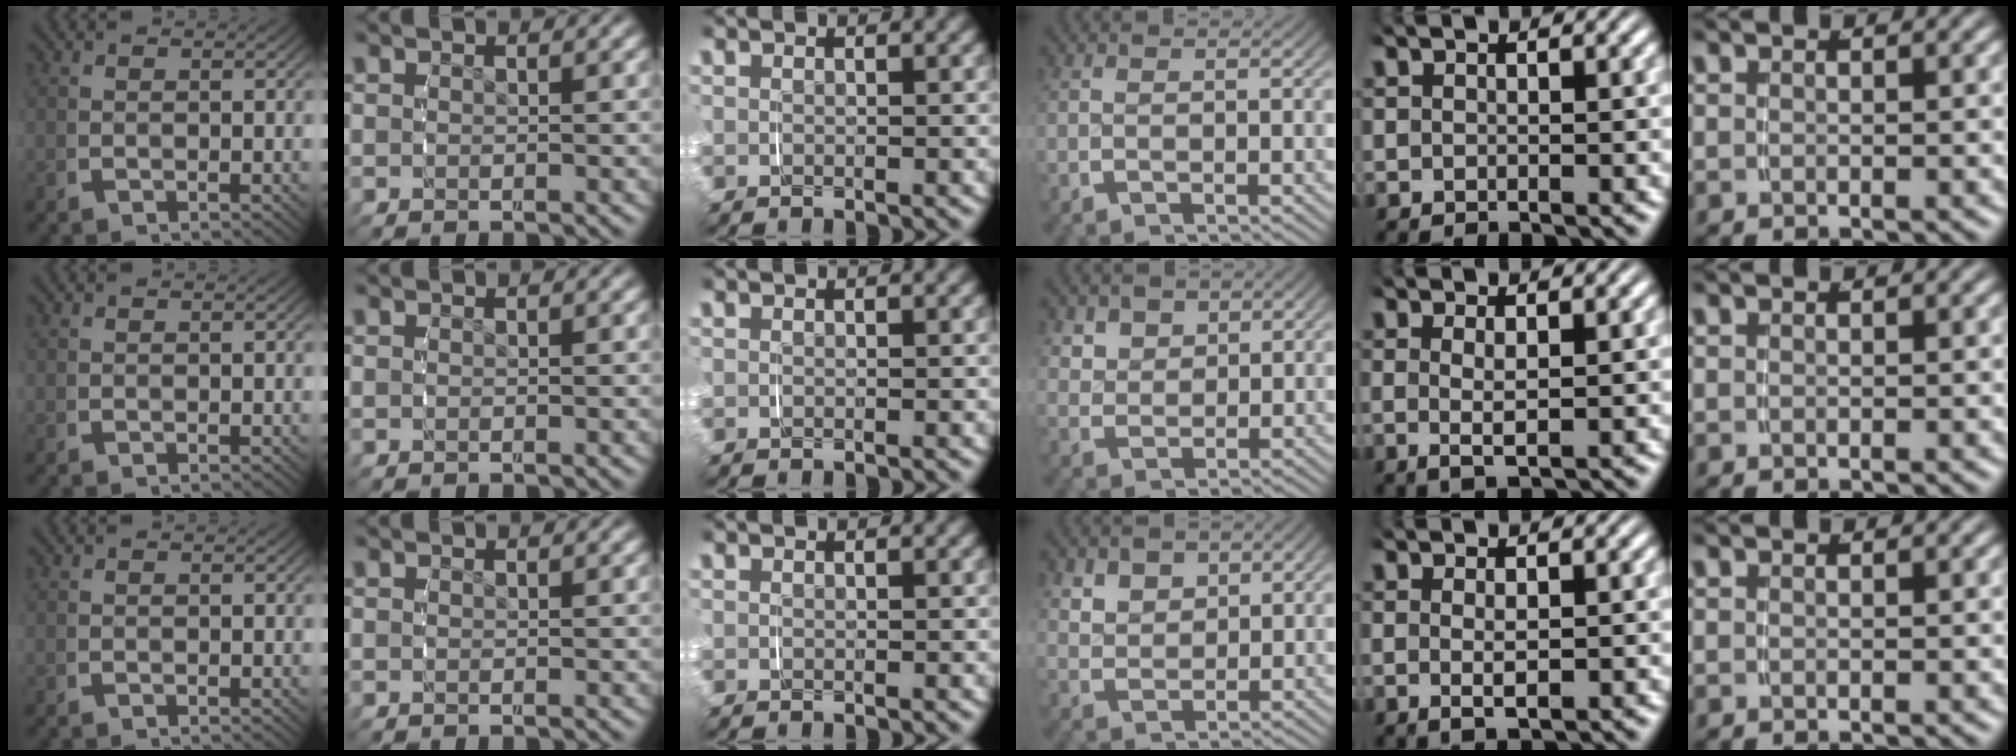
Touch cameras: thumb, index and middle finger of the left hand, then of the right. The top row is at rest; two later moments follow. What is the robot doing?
{"motion": "grasp_and_lifting", "object": "pen bag"}